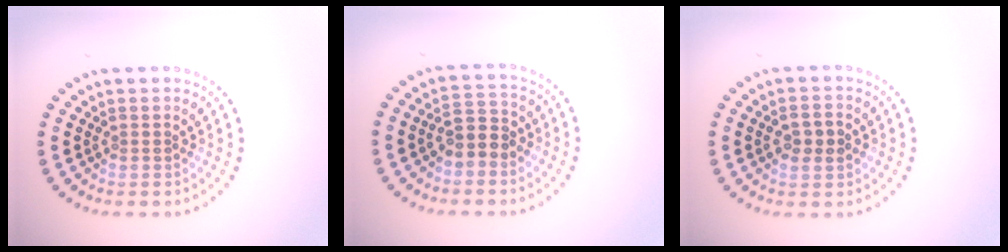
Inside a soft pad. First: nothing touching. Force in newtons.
{"total": 2.7, "press": 2.5, "slide": 0.8}
{"total": 2.3, "press": 2.3, "slide": 0.2}